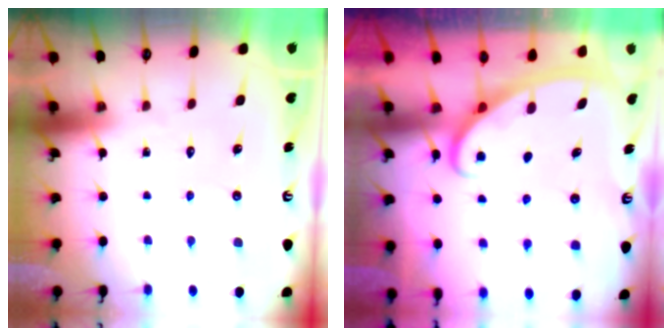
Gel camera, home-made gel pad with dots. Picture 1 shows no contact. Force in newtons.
{"total": 2.8, "press": 2.8, "slide": 0.4}